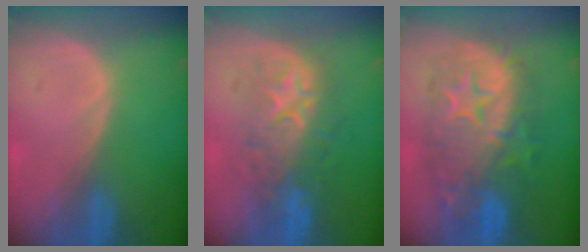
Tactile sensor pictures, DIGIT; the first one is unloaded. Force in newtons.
{"total": 8.6, "press": 8.6, "slide": 0.5}
{"total": 11.5, "press": 11.5, "slide": 0.9}